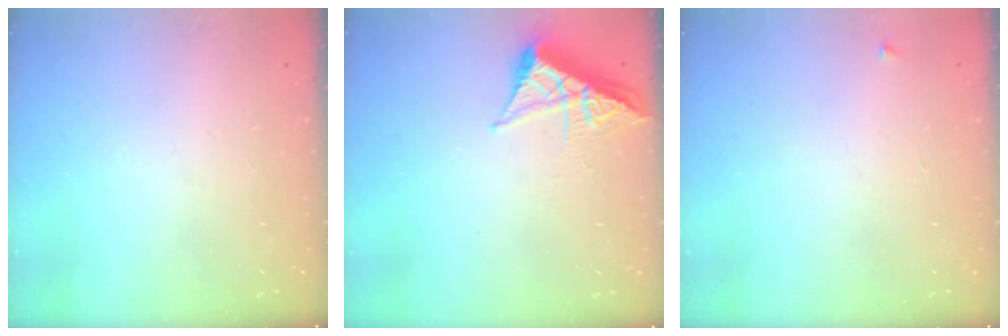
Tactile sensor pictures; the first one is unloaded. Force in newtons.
{"total": 6.0, "press": 5.9, "slide": 0.8}
{"total": 2.5, "press": 2.4, "slide": 0.4}